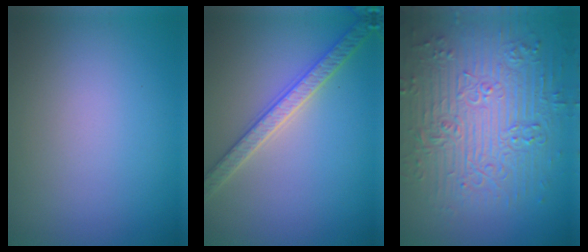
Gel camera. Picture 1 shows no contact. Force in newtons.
{"total": 3.6, "press": 3.5, "slide": 0.7}
{"total": 9.3, "press": 6.9, "slide": 6.2}